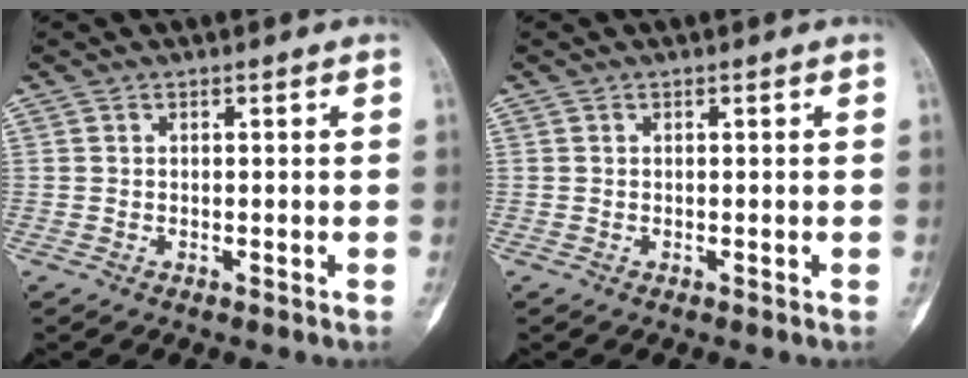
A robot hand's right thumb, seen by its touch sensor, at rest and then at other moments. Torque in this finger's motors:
{"motor_torque": [0.08, 0.03, 0.08, -0.08, 0.00]}